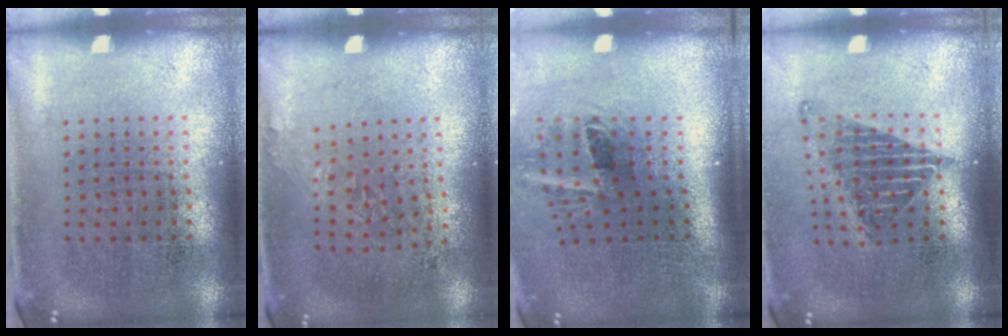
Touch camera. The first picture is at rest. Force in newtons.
{"total": 0.9, "press": 0.7, "slide": 0.7}
{"total": 2.0, "press": 1.2, "slide": 1.6}
{"total": 1.3, "press": 1.1, "slide": 0.7}